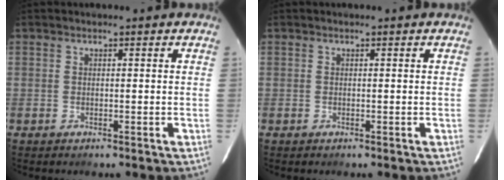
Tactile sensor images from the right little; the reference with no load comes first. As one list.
[{"total": 0.0}]